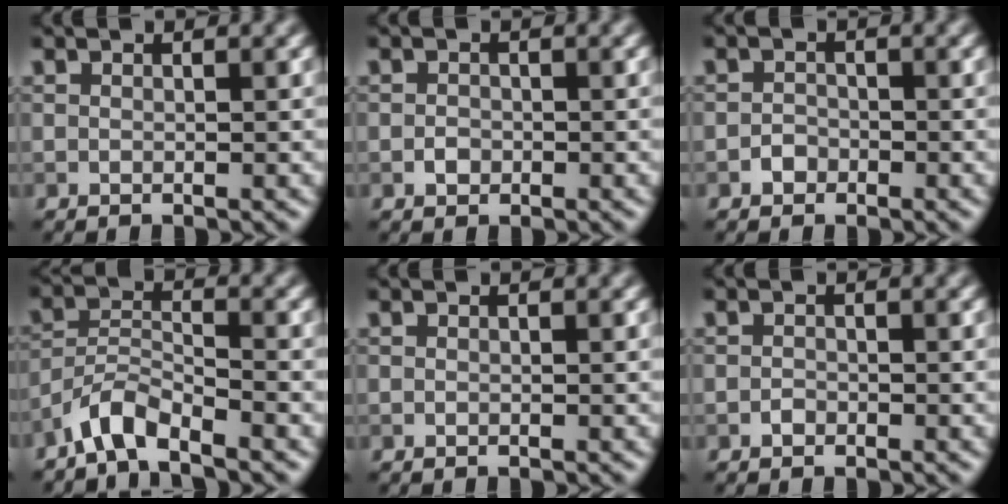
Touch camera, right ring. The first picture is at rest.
{"total": 0.9, "force": [-0.4, 0.8, 0.4], "torque": [-0.006, 0.000, -0.008]}
{"total": 1.1, "force": [-0.7, 0.9, 0.2], "torque": [-0.001, 0.004, -0.012]}
{"total": 3.7, "force": [-3.2, 0.6, 1.7], "torque": [-0.032, 0.008, -0.072]}
{"total": 0.0}
{"total": 0.7, "force": [-0.5, 0.4, 0.2], "torque": [-0.003, 0.000, -0.009]}